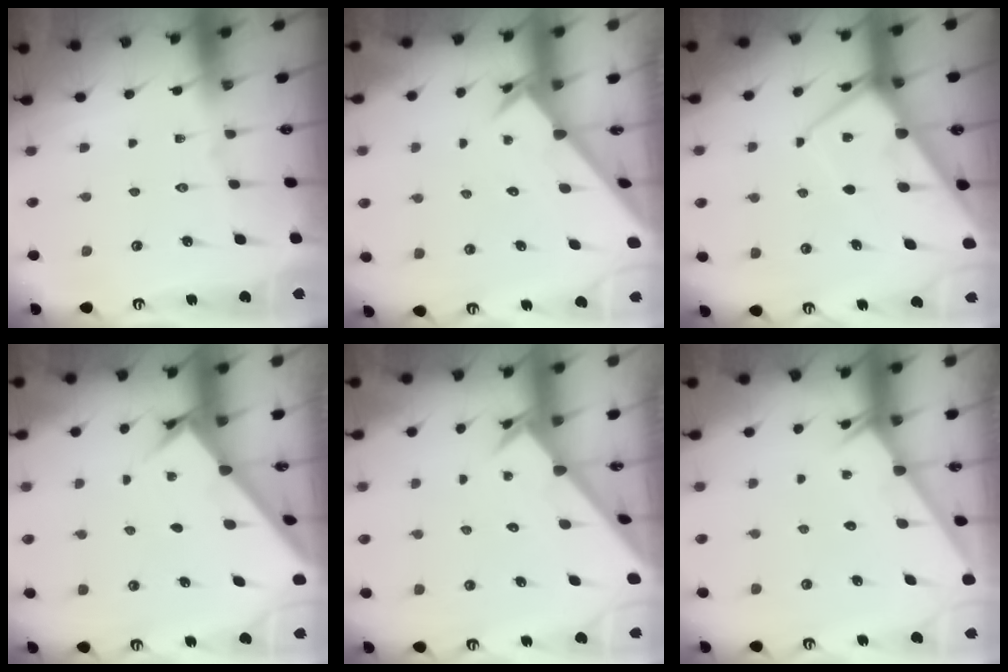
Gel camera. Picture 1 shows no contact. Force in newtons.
{"total": 2.5, "press": 2.5, "slide": 0.2}
{"total": 7.9, "press": 7.8, "slide": 0.8}
{"total": 3.1, "press": 3.1, "slide": 0.2}
{"total": 2.4, "press": 2.4, "slide": 0.2}
{"total": 1.4, "press": 1.4, "slide": 0.1}